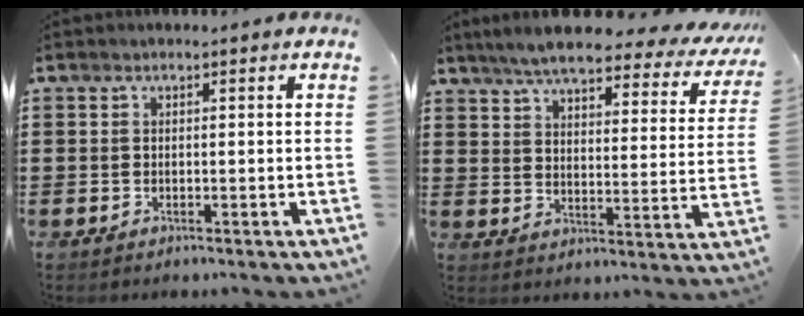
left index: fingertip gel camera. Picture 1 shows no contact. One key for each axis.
{"total": 6.7, "fx": 6.0, "fy": 0.8, "fz": 2.9, "tx": -0.076, "ty": -0.035, "tz": 0.099}